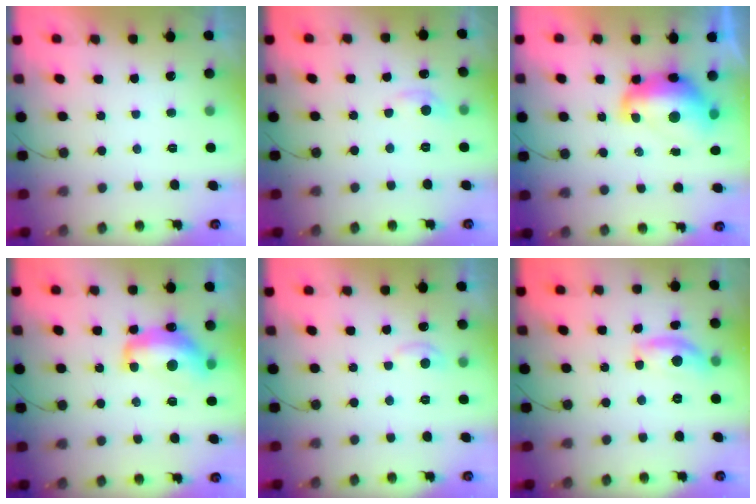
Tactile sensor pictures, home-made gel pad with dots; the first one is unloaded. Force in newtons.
{"total": 6.8, "press": 6.8, "slide": 1.0}
{"total": 12.7, "press": 12.6, "slide": 1.0}
{"total": 12.8, "press": 12.8, "slide": 0.9}
{"total": 5.9, "press": 5.9, "slide": 0.8}
{"total": 10.1, "press": 10.1, "slide": 0.6}